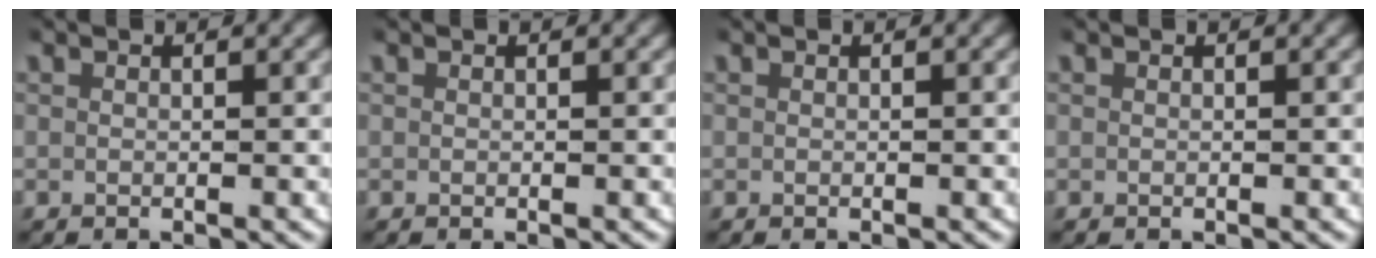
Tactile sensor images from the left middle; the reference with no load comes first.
{"total": 0.0}
{"total": 0.0}
{"total": 0.0}